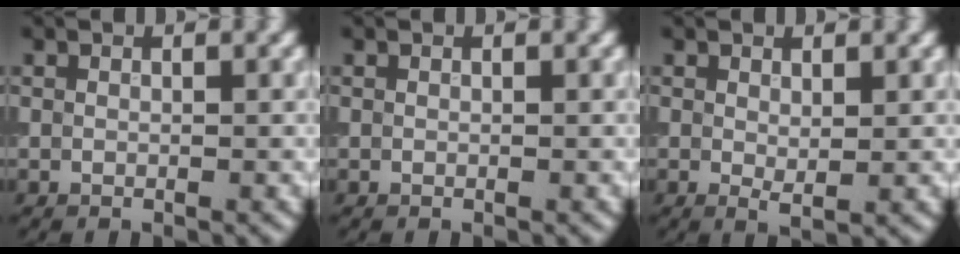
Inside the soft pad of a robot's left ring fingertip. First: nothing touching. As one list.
[{"total": 0.0}, {"total": 1.0, "force": [0.3, 0.3, 0.9], "torque": [-0.015, -0.003, 0.008]}]